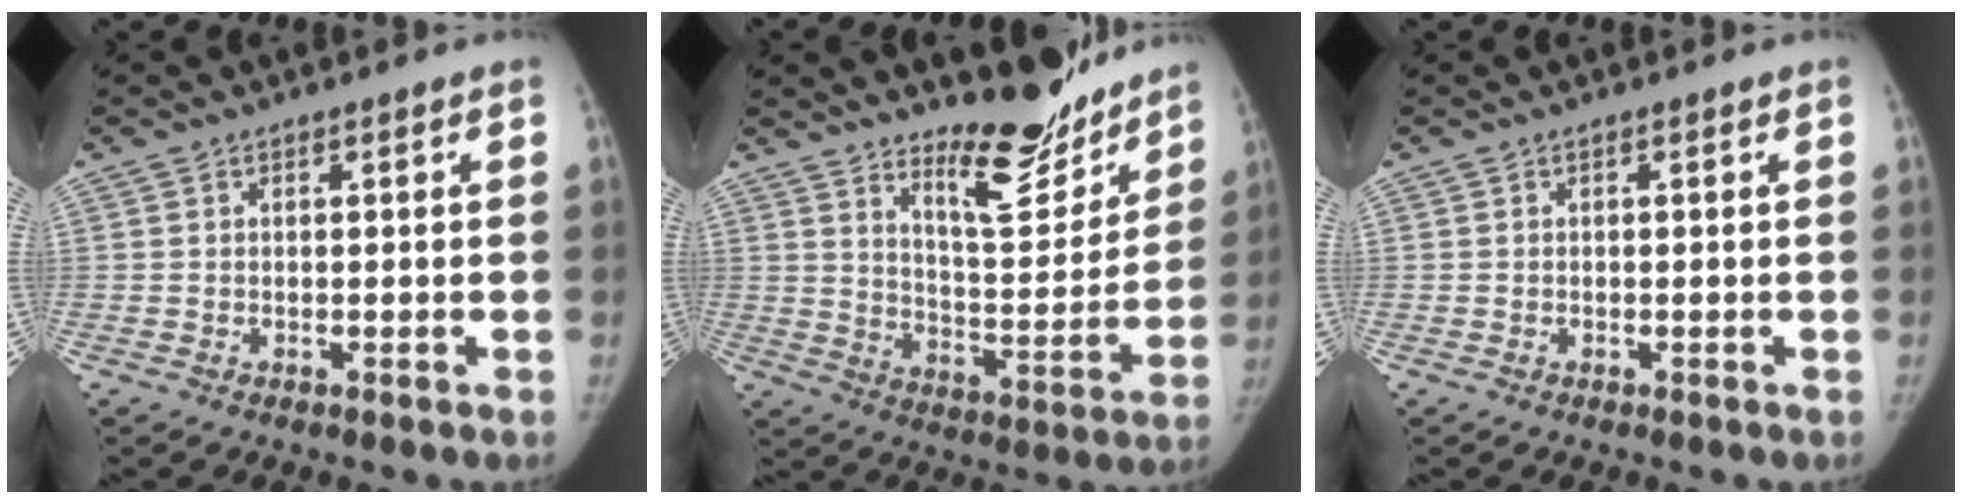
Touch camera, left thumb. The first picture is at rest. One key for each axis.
{"total": 14.1, "fx": 11.8, "fy": 3.8, "fz": 6.8, "tx": -0.058, "ty": -0.104, "tz": 0.190}
{"total": 0.0}